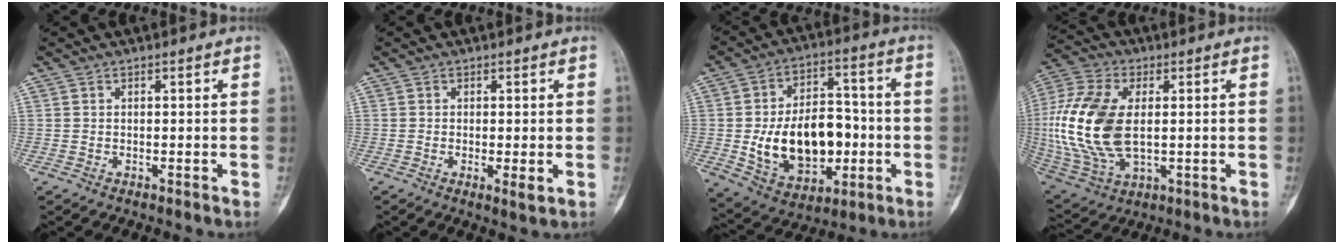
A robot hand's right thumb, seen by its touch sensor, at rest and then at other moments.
{"total": 2.2, "force": [-0.4, 0.5, 2.1], "torque": [-0.037, -0.008, -0.008]}
{"total": 18.9, "force": [-2.5, 12.4, 14.0], "torque": [-0.190, 0.023, -0.022]}
{"total": 19.8, "force": [0.8, 11.2, 16.3], "torque": [-0.366, -0.007, 0.023]}